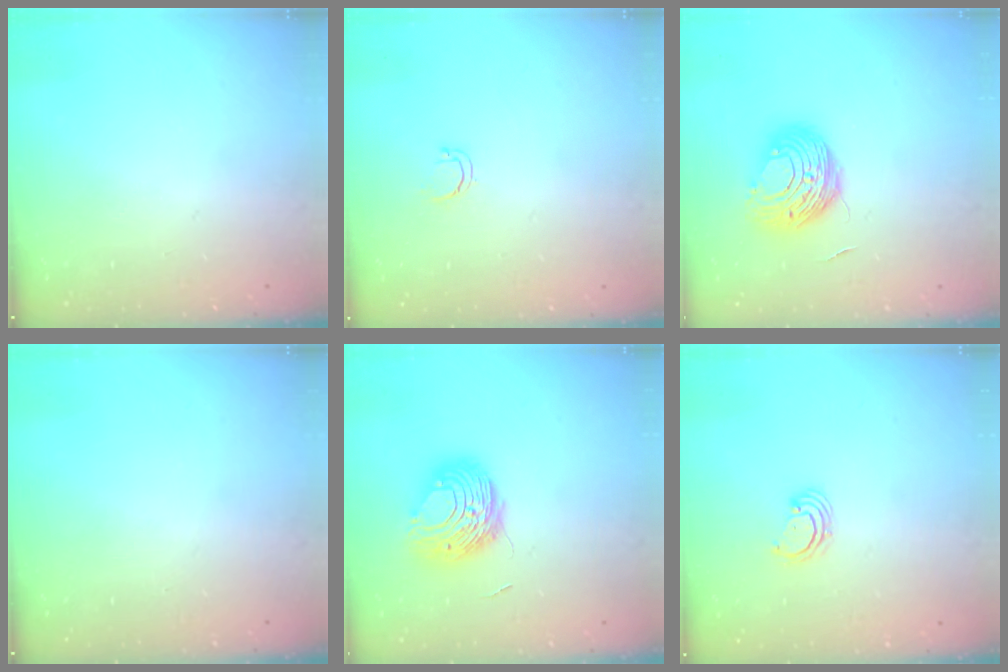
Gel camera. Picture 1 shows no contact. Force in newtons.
{"total": 3.5, "press": 3.4, "slide": 0.8}
{"total": 11.0, "press": 11.0, "slide": 0.2}
{"total": 0.0}
{"total": 9.8, "press": 9.7, "slide": 1.2}
{"total": 2.3, "press": 2.3, "slide": 0.1}